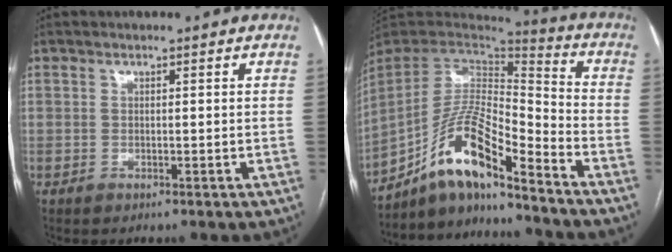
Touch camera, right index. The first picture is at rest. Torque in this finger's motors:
{"motor_torque": [1.11, -1.03, 0.99, 0.21]}